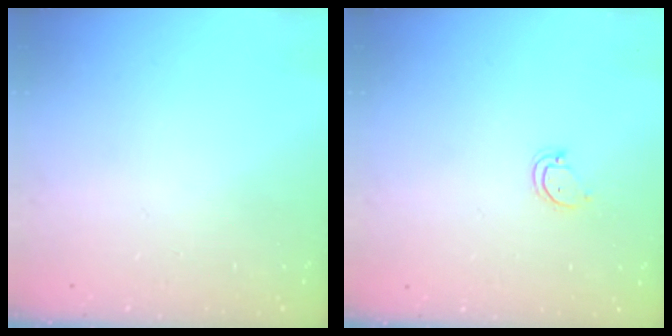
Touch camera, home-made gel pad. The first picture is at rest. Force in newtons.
{"total": 3.5, "press": 3.5, "slide": 0.4}